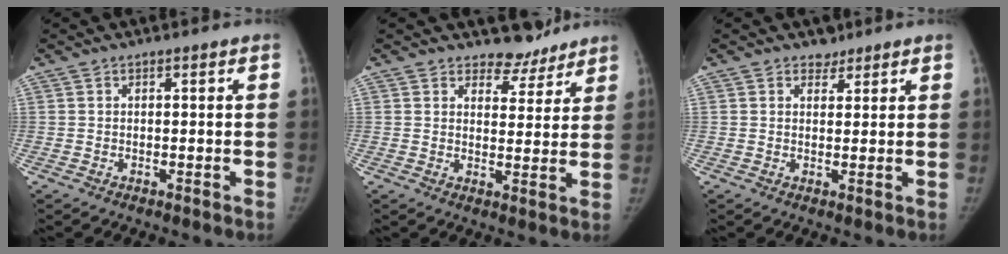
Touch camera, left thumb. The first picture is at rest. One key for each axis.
{"total": 5.4, "fx": 4.7, "fy": 2.5, "fz": 0.2, "tx": 0.025, "ty": -0.041, "tz": 0.066}
{"total": 2.1, "fx": 1.6, "fy": 1.4, "fz": 0.0, "tx": 0.017, "ty": -0.009, "tz": 0.018}